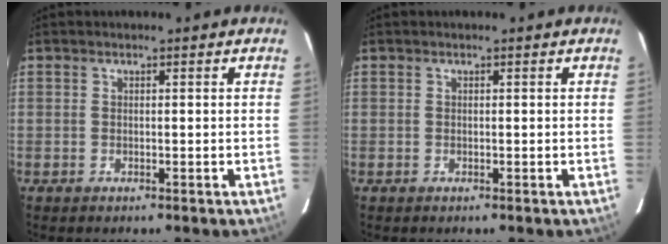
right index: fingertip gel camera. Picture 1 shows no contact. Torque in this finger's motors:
{"motor_torque": [0.00, 0.00, 0.03, 0.00]}